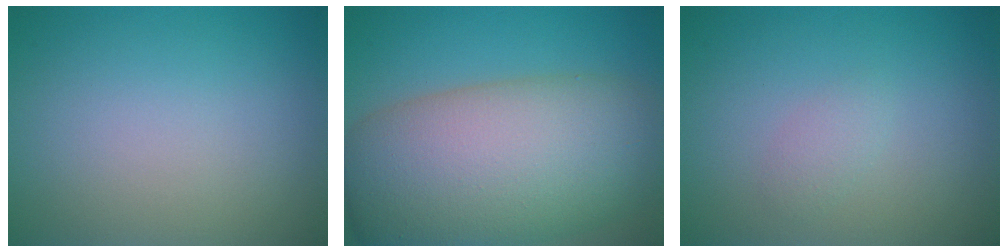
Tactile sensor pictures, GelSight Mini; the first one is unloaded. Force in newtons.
{"total": 13.6, "press": 13.6, "slide": 0.7}
{"total": 1.0, "press": 1.0, "slide": 0.1}